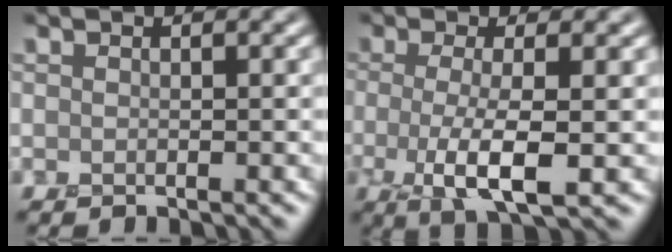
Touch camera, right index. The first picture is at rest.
{"total": 4.8, "force": [-0.7, 1.4, 4.5], "torque": [-0.095, -0.008, -0.012]}